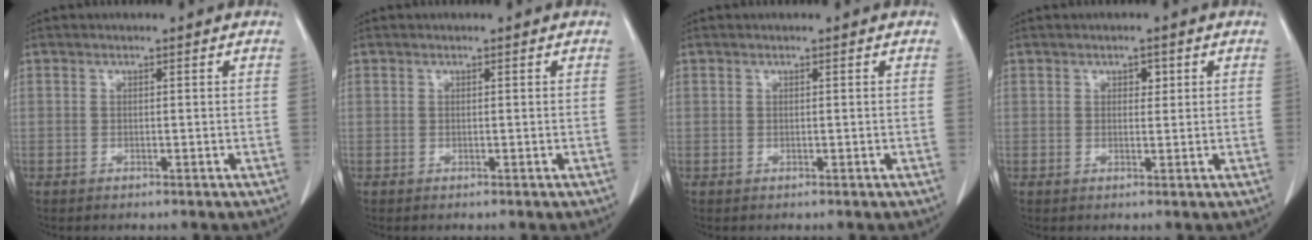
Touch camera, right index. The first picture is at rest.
{"total": 0.0}
{"total": 0.0}
{"total": 1.4, "force": [0.6, 0.9, 0.9], "torque": [-0.009, 0.000, 0.007]}